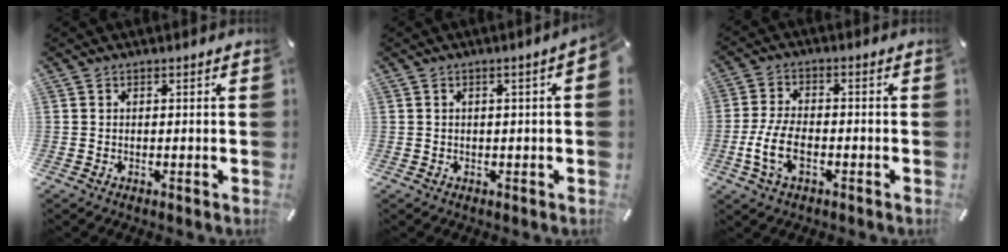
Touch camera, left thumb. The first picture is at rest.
{"total": 2.8, "force": [0.2, 0.2, 2.8], "torque": [-0.047, -0.001, 0.004]}
{"total": 7.5, "force": [-2.6, 3.9, 5.8], "torque": [-0.131, 0.002, -0.048]}